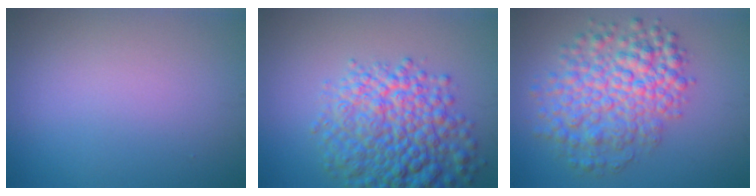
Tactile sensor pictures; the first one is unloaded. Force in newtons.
{"total": 9.2, "press": 9.2, "slide": 0.5}
{"total": 7.4, "press": 7.4, "slide": 0.2}